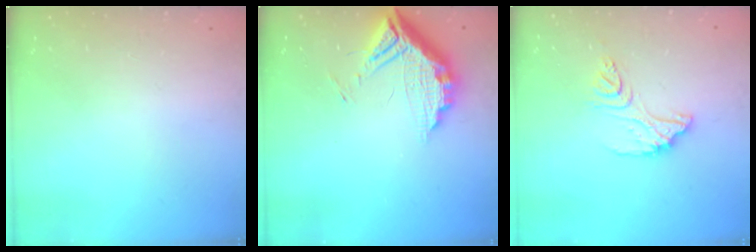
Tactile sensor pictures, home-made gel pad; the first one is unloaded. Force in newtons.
{"total": 13.0, "press": 12.9, "slide": 1.5}
{"total": 12.5, "press": 12.4, "slide": 1.1}